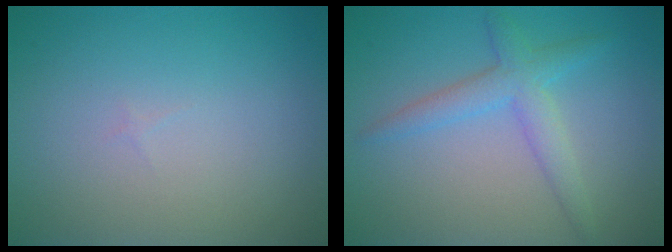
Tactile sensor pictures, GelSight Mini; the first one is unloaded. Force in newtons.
{"total": 3.0, "press": 3.0, "slide": 0.0}